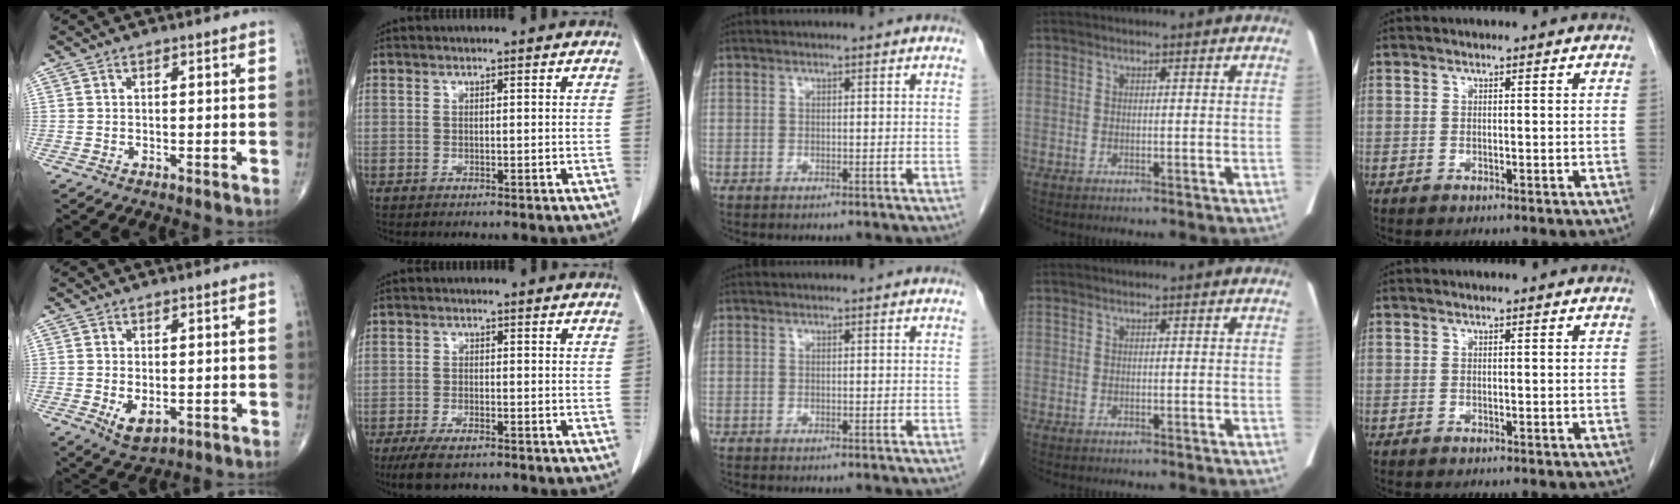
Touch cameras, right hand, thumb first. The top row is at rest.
{"thumb": {"total": 4.8, "force": [-1.1, 2.7, 3.8], "torque": [-0.059, -0.009, -0.006]}, "index": {"total": 5.7, "force": [-4.3, 1.7, 3.3], "torque": [-0.062, -0.010, -0.072]}}